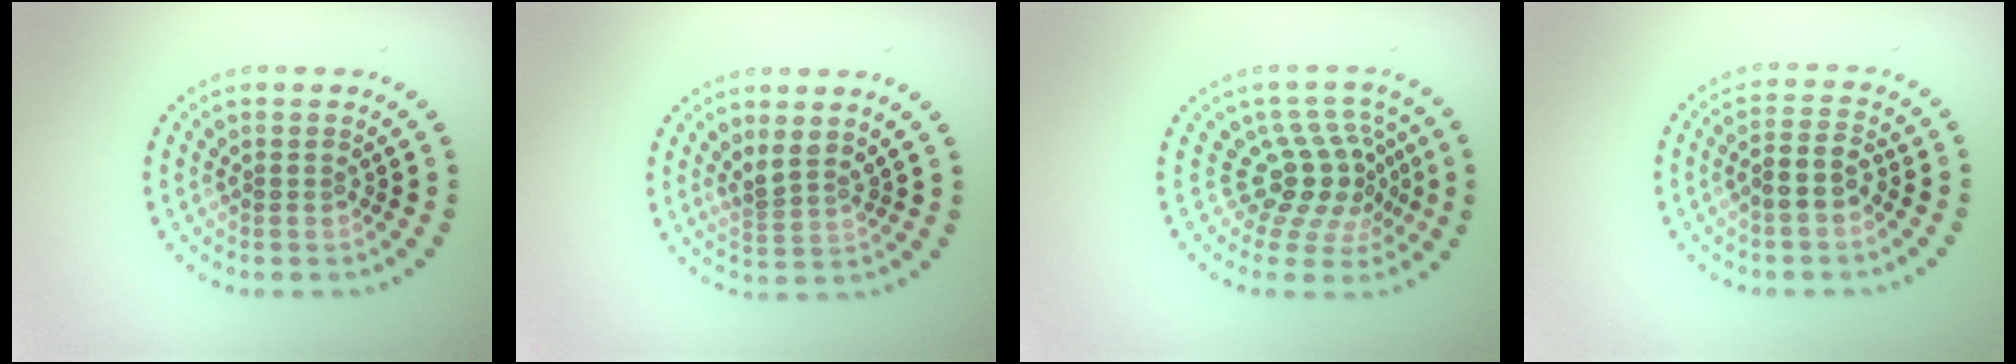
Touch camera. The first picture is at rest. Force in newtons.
{"total": 2.0, "press": 1.4, "slide": 1.4}
{"total": 4.6, "press": 3.3, "slide": 3.3}
{"total": 2.4, "press": 2.3, "slide": 0.9}